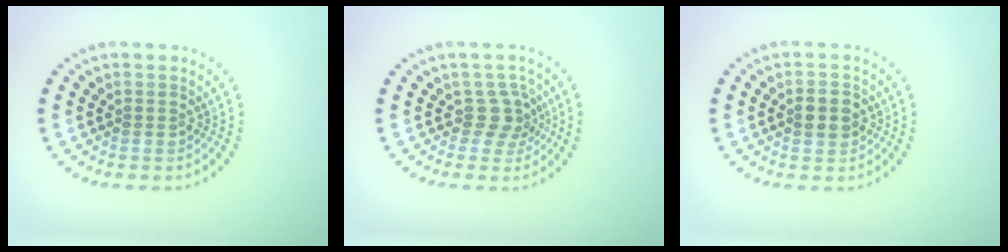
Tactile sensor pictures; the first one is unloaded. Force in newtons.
{"total": 2.4, "press": 1.8, "slide": 1.5}
{"total": 2.9, "press": 2.9, "slide": 0.0}